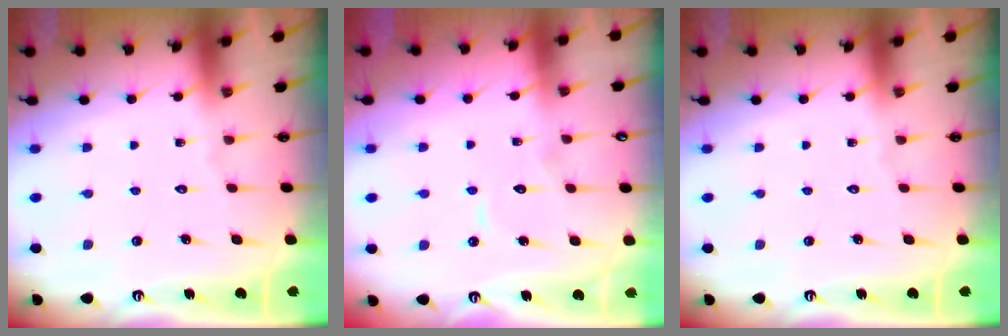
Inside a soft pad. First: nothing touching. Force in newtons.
{"total": 5.1, "press": 5.1, "slide": 0.5}
{"total": 0.0}